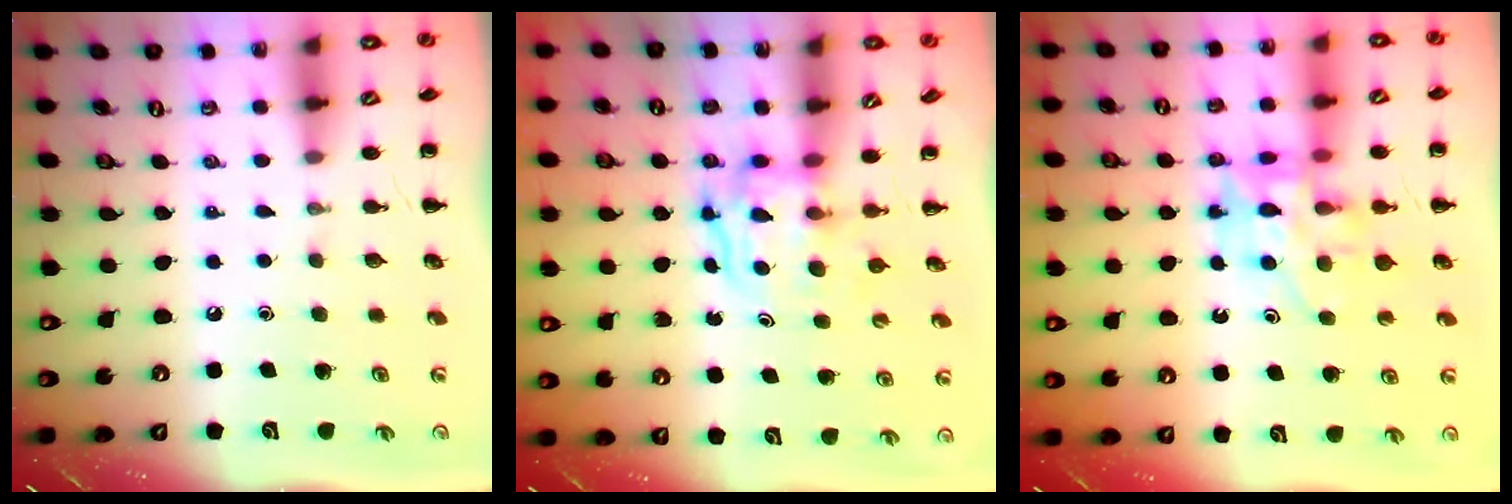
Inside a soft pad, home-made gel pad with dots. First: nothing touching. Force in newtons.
{"total": 3.6, "press": 3.6, "slide": 0.3}
{"total": 12.3, "press": 11.9, "slide": 3.2}